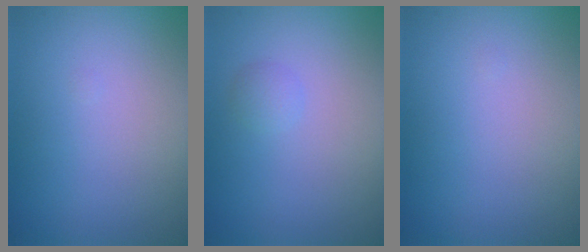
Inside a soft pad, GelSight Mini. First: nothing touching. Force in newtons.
{"total": 0.9, "press": 0.8, "slide": 0.0}
{"total": 0.0}